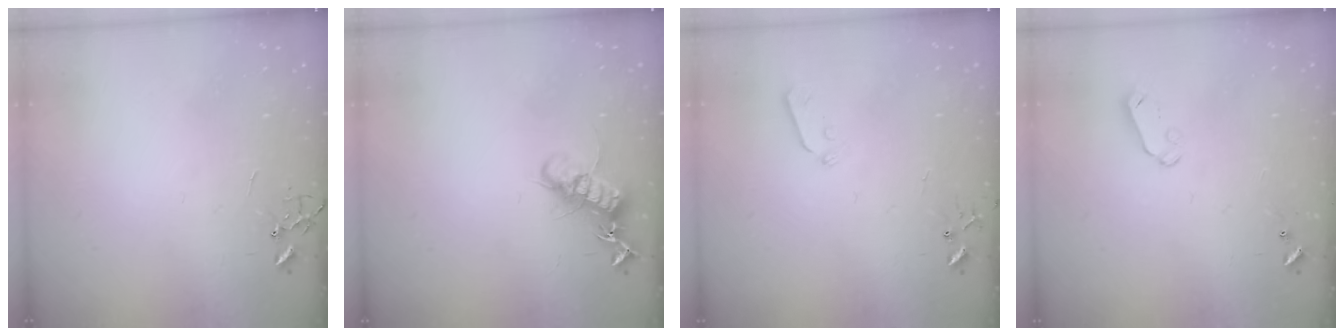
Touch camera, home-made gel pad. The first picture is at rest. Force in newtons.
{"total": 13.8, "press": 13.7, "slide": 1.3}
{"total": 5.8, "press": 5.8, "slide": 0.5}
{"total": 4.0, "press": 4.0, "slide": 0.4}